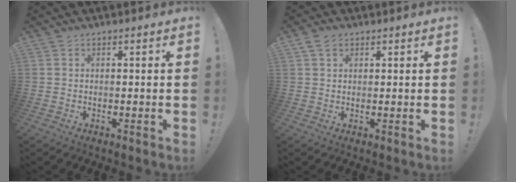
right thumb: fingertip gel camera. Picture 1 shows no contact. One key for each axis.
{"total": 3.3, "fx": 1.8, "fy": 2.2, "fz": 1.7, "tx": -0.026, "ty": -0.003, "tz": 0.033}